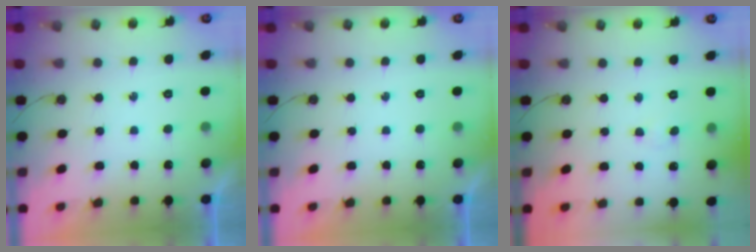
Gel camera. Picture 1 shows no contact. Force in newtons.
{"total": 0.0}
{"total": 3.5, "press": 3.4, "slide": 0.6}